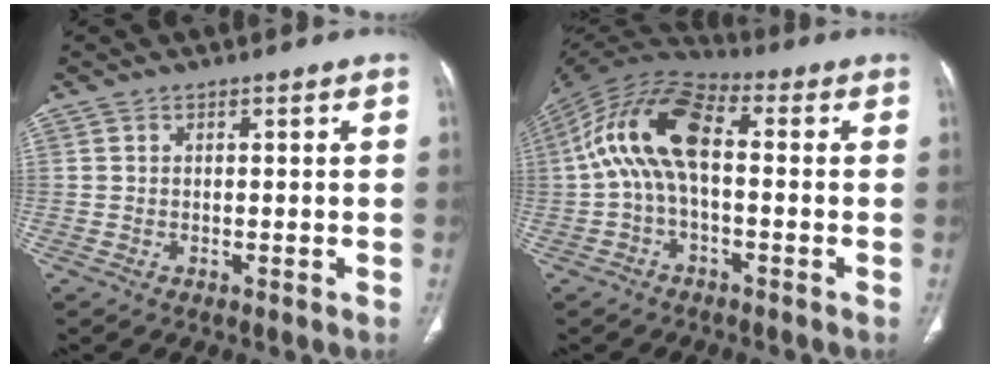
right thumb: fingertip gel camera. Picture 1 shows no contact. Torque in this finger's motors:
{"motor_torque": [1.59, 2.24, 1.95, -0.31, 0.25]}